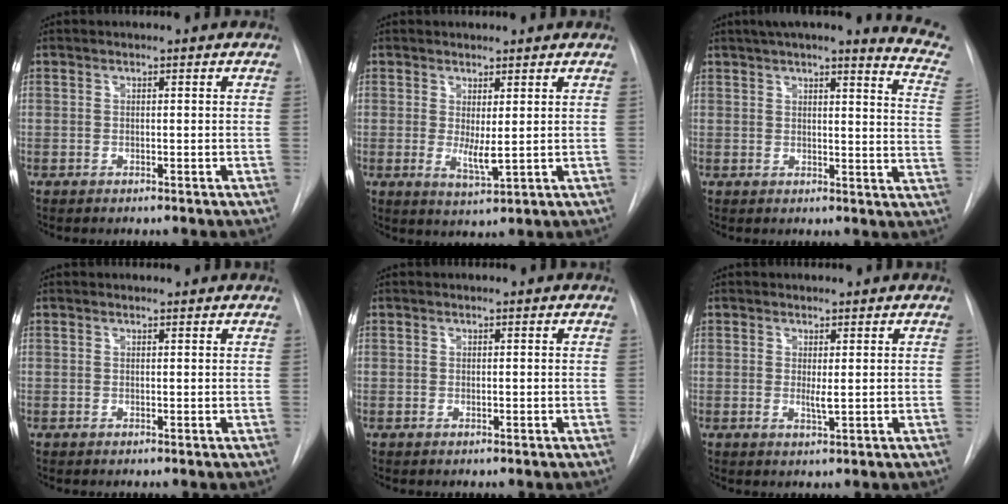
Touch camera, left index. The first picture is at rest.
{"total": 3.4, "force": [0.6, 0.7, 3.3], "torque": [-0.059, -0.012, 0.019]}
{"total": 15.2, "force": [13.4, 0.4, 7.1], "torque": [-0.084, -0.059, 0.140]}
{"total": 1.6, "force": [1.6, 0.3, 0.0], "torque": [-0.010, 0.007, 0.021]}
{"total": 0.0}
{"total": 1.5, "force": [0.5, 0.1, 1.4], "torque": [-0.030, -0.006, 0.011]}